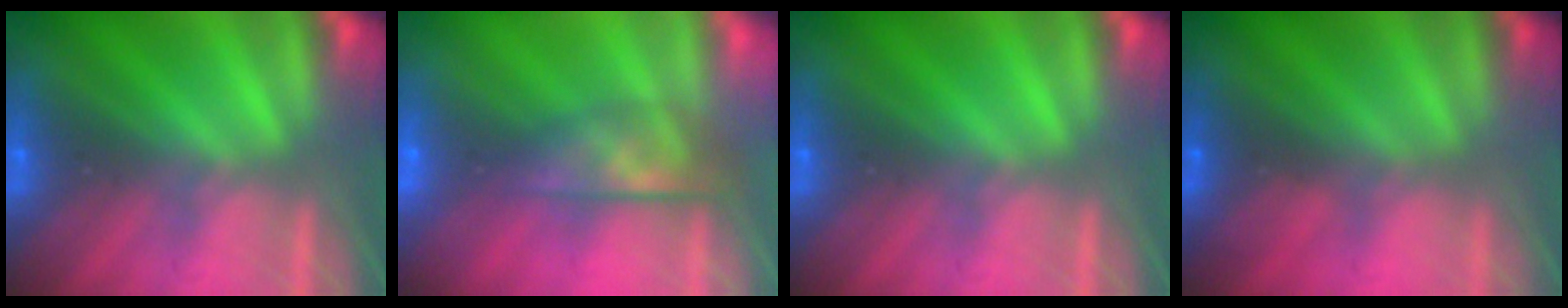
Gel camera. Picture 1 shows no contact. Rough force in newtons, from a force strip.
{"total": 7.2}
{"total": 0.0}
{"total": 3.5}